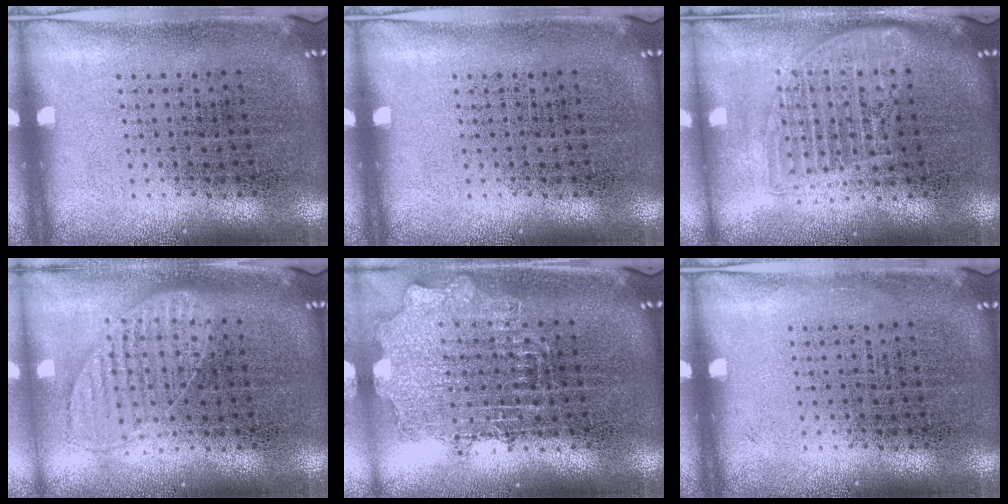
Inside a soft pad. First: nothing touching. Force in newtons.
{"total": 0.0}
{"total": 1.6, "press": 1.4, "slide": 0.7}
{"total": 1.0, "press": 1.0, "slide": 0.3}
{"total": 1.6, "press": 1.3, "slide": 0.8}
{"total": 0.0}